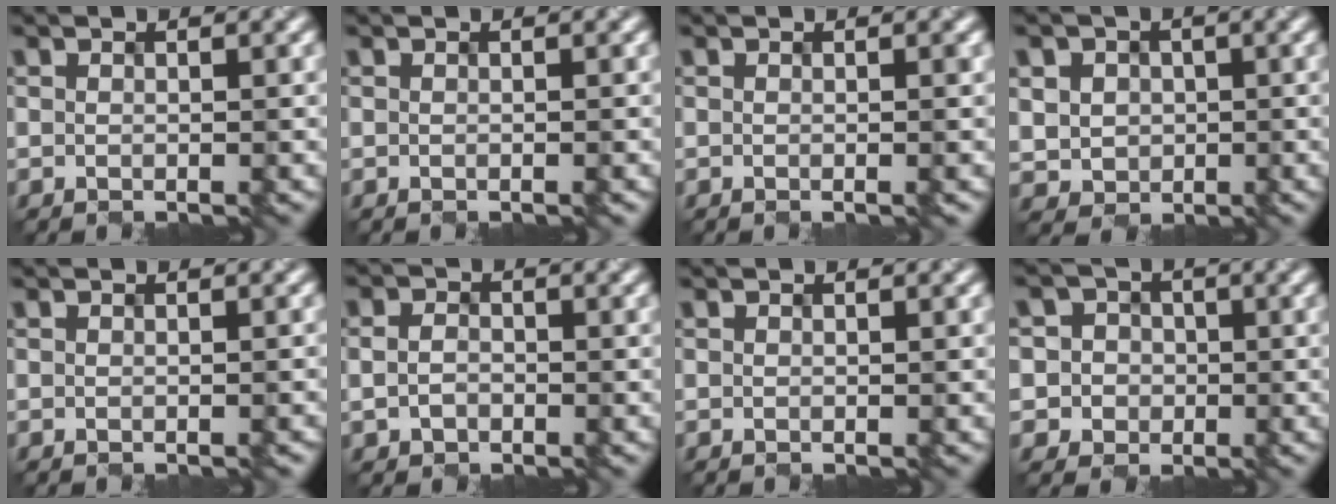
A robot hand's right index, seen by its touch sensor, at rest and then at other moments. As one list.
[{"total": 0.0}, {"total": 0.9, "force": [0.0, 0.3, 0.9], "torque": [-0.009, 0.004, -0.010]}, {"total": 4.8, "force": [0.7, 4.5, 1.7], "torque": [-0.057, 0.020, 0.014]}, {"total": 0.5, "force": [-0.2, 0.3, 0.4], "torque": [0.004, 0.003, -0.005]}, {"total": 1.8, "force": [-1.0, 1.4, 0.6], "torque": [-0.016, -0.002, -0.005]}, {"total": 0.0}, {"total": 3.2, "force": [-0.6, 3.1, 0.0], "torque": [0.010, 0.013, -0.011]}]